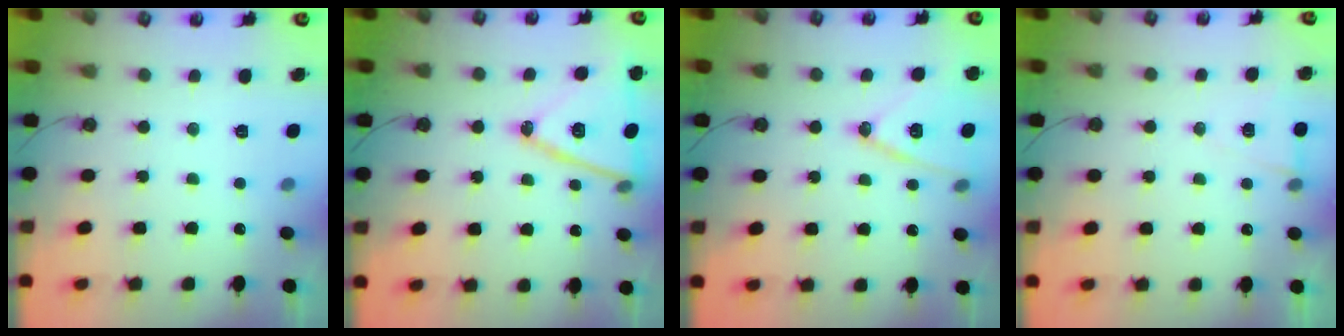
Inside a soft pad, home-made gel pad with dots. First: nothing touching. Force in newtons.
{"total": 16.2, "press": 15.8, "slide": 3.6}
{"total": 13.8, "press": 13.3, "slide": 3.4}
{"total": 5.0, "press": 3.5, "slide": 3.6}